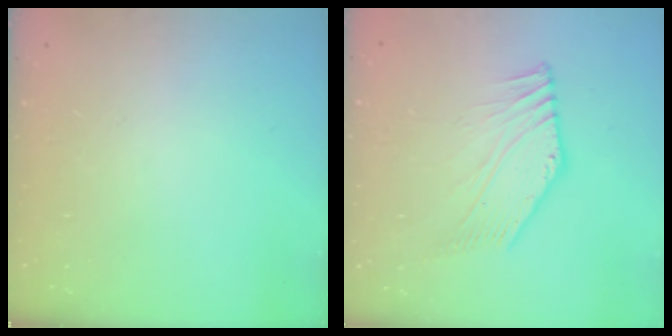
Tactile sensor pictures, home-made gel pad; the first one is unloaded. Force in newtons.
{"total": 3.0, "press": 2.8, "slide": 1.0}